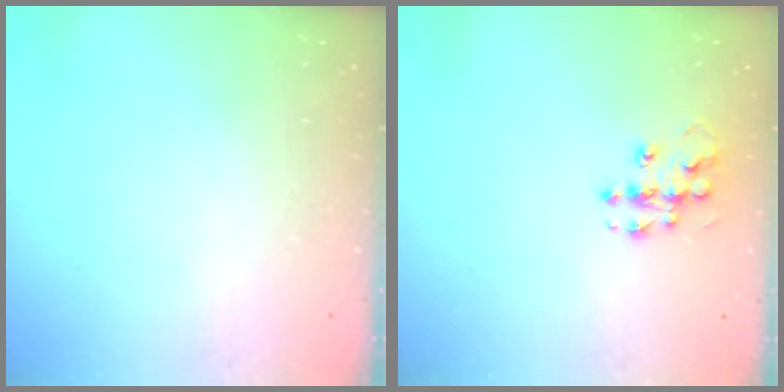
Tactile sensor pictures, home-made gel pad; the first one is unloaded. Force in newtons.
{"total": 9.6, "press": 9.6, "slide": 0.5}